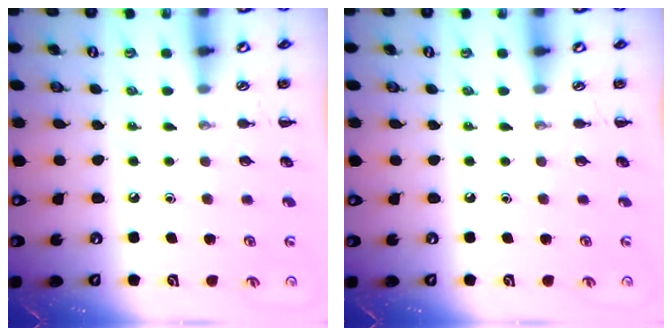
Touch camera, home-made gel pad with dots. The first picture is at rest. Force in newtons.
{"total": 0.0}